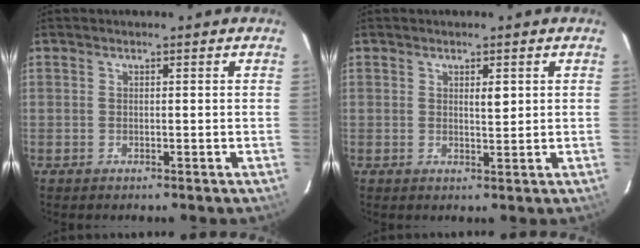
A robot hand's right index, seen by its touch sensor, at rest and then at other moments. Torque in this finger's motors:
{"motor_torque": [0.14, 0.07, -0.01, 0.03]}